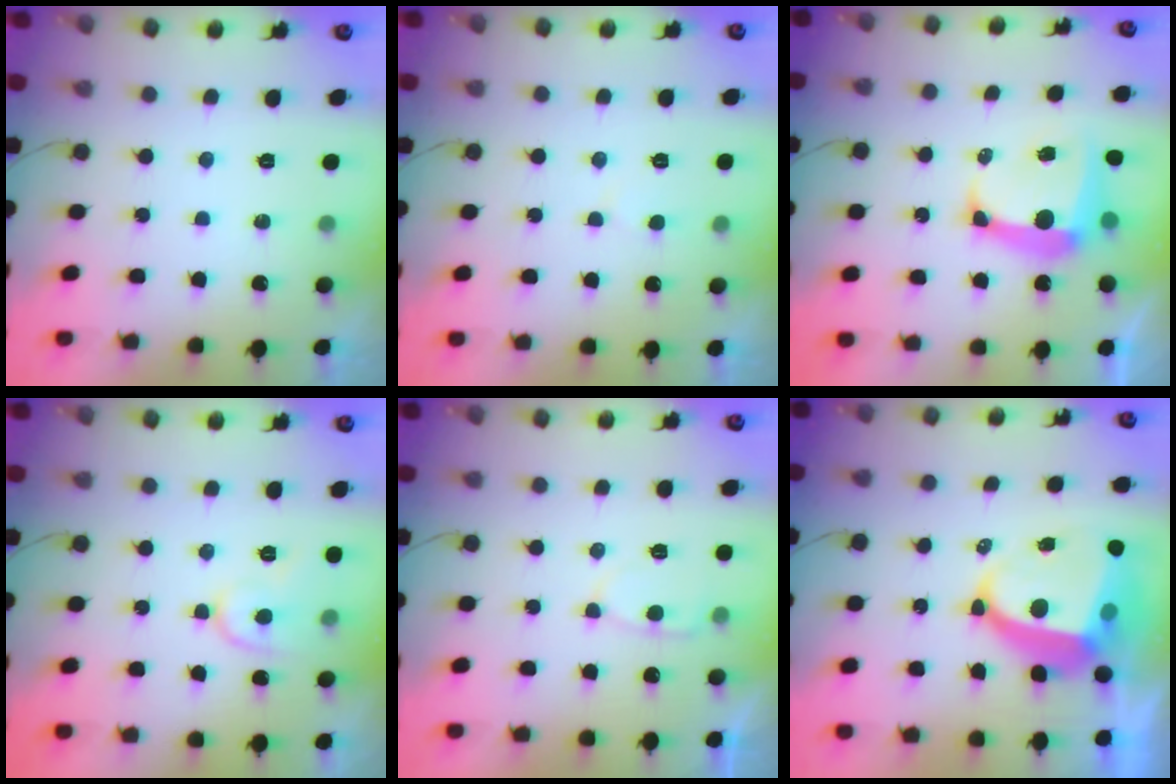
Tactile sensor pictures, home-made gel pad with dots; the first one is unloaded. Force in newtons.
{"total": 3.5, "press": 3.5, "slide": 0.3}
{"total": 9.7, "press": 9.7, "slide": 1.1}
{"total": 7.3, "press": 7.3, "slide": 0.8}
{"total": 4.9, "press": 4.9, "slide": 0.6}
{"total": 10.4, "press": 10.3, "slide": 1.5}